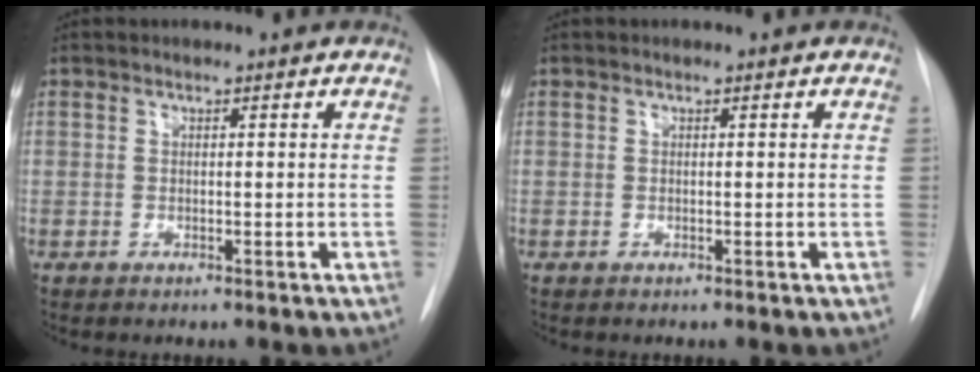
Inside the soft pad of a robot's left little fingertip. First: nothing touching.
{"total": 0.0}